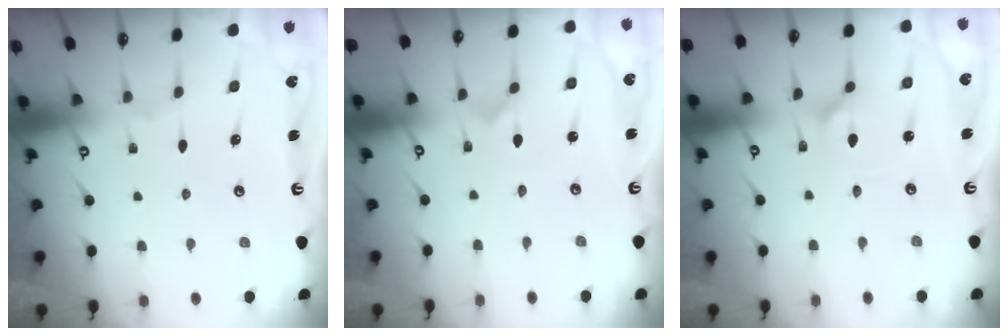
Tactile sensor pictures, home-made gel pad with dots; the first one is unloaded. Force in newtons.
{"total": 0.0}
{"total": 4.4, "press": 4.3, "slide": 0.8}